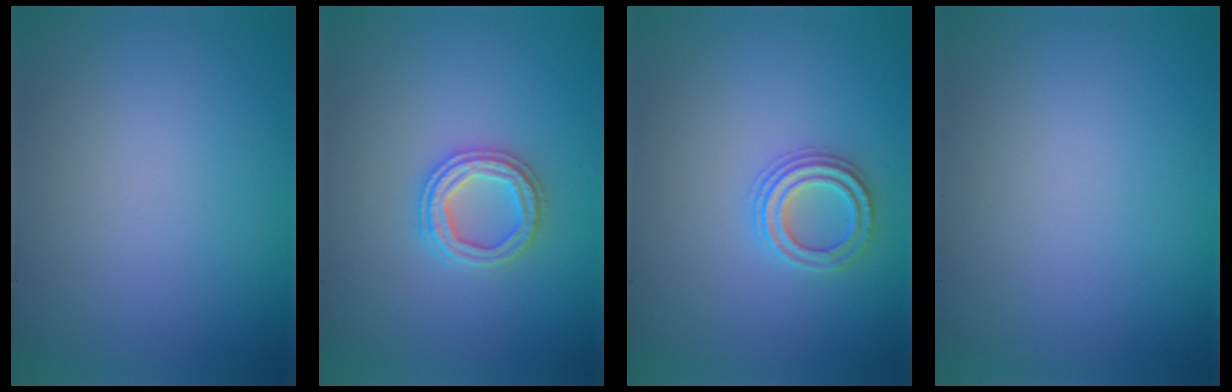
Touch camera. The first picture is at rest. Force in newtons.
{"total": 2.6, "press": 2.6, "slide": 0.5}
{"total": 2.3, "press": 2.2, "slide": 0.8}
{"total": 0.0}